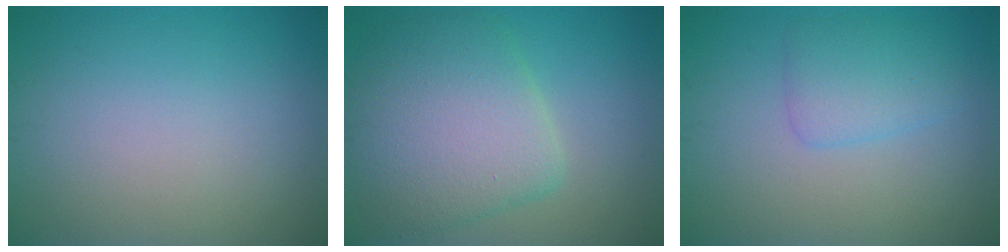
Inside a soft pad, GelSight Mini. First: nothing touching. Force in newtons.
{"total": 7.4, "press": 7.4, "slide": 0.3}
{"total": 2.5, "press": 2.5, "slide": 0.2}